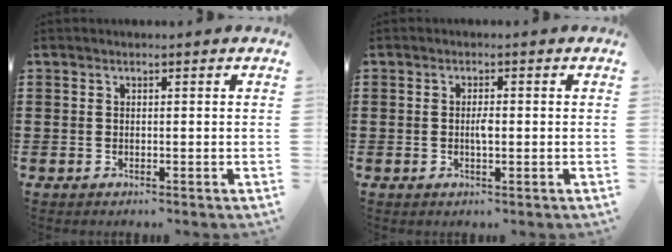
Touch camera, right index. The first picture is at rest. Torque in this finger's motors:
{"motor_torque": [0.73, 0.68, 0.06, 0.05]}